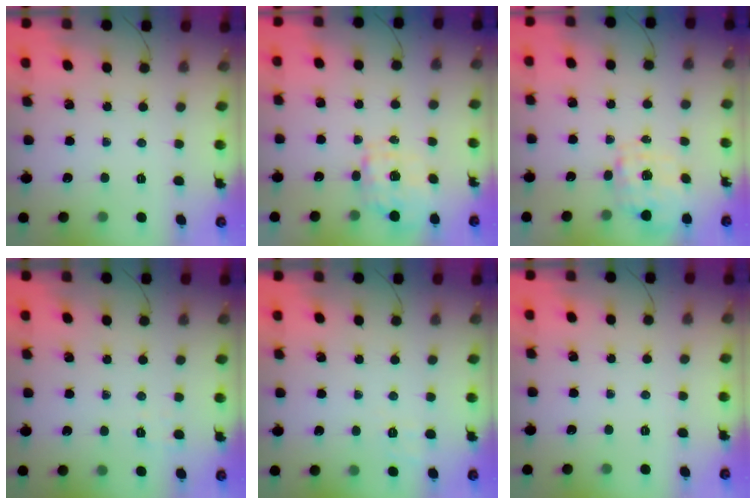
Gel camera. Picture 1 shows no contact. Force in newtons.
{"total": 7.4, "press": 7.2, "slide": 1.5}
{"total": 1.5, "press": 1.5, "slide": 0.5}
{"total": 2.0, "press": 1.0, "slide": 1.7}
{"total": 2.8, "press": 2.3, "slide": 1.7}
{"total": 0.0}